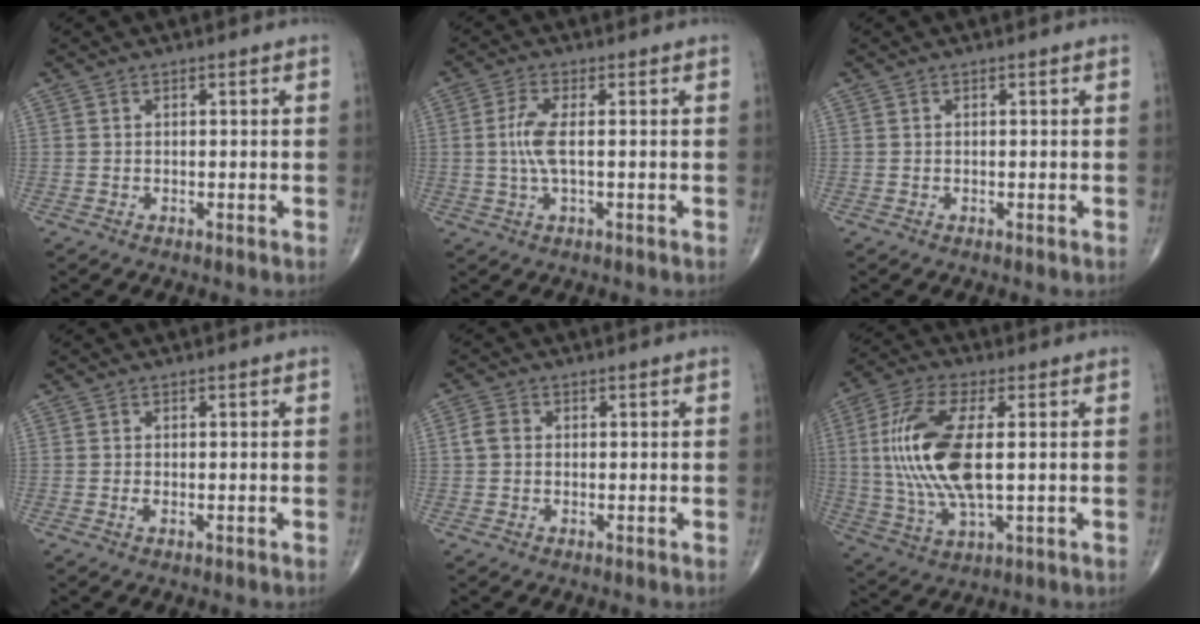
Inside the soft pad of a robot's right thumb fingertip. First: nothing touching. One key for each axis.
{"total": 5.0, "fx": 0.1, "fy": 1.3, "fz": 4.8, "tx": -0.124, "ty": 0.003, "tz": -0.001}
{"total": 0.0}
{"total": 0.7, "fx": -0.1, "fy": 0.3, "fz": 0.6, "tx": -0.010, "ty": -0.002, "tz": -0.003}
{"total": 2.6, "fx": 0.1, "fy": 2.1, "fz": 1.5, "tx": -0.027, "ty": 0.009, "tz": 0.000}
{"total": 17.0, "fx": 1.5, "fy": 6.8, "fz": 15.5, "tx": -0.334, "ty": 0.000, "tz": 0.030}